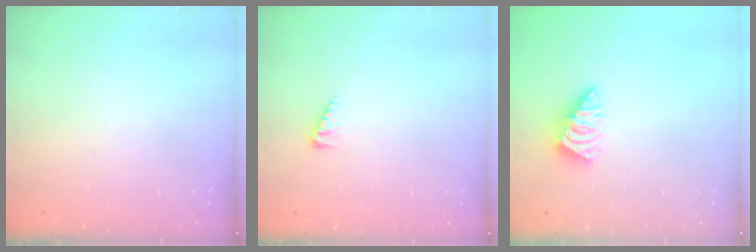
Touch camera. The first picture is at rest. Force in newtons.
{"total": 3.0, "press": 2.9, "slide": 0.4}
{"total": 2.8, "press": 2.7, "slide": 0.5}